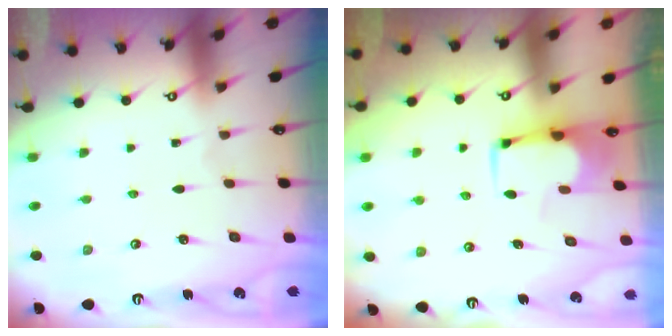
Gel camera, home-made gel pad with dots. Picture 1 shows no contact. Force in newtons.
{"total": 1.9, "press": 1.6, "slide": 1.0}